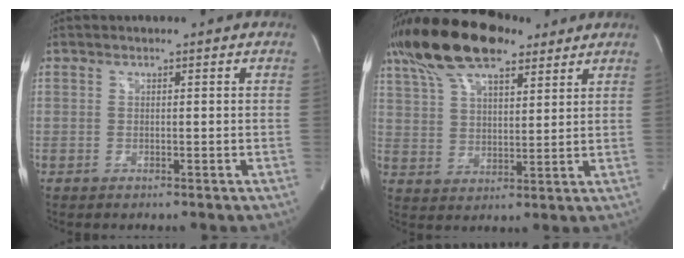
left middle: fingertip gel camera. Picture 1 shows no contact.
{"total": 16.4, "force": [11.9, 5.8, 9.6], "torque": [-0.199, 0.041, 0.216]}